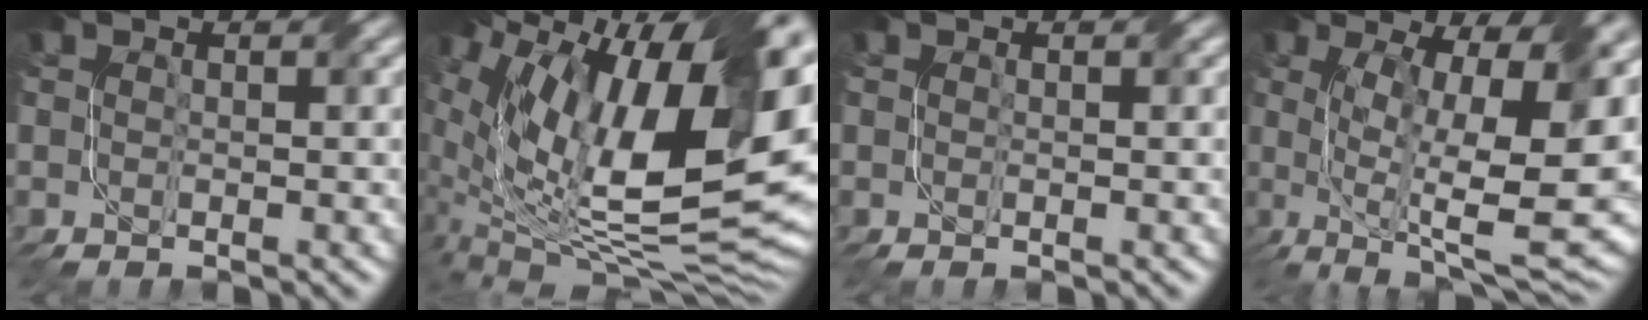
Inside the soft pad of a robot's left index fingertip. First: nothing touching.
{"total": 18.5, "force": [4.9, 9.4, 15.2], "torque": [-0.243, 0.001, 0.108]}
{"total": 0.0}
{"total": 16.9, "force": [-0.5, 6.7, 15.5], "torque": [-0.213, -0.008, 0.015]}